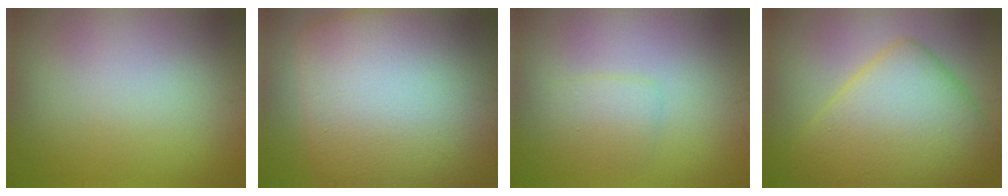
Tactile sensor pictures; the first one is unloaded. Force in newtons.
{"total": 21.4, "press": 21.4, "slide": 0.5}
{"total": 1.8, "press": 1.8, "slide": 0.0}
{"total": 10.1, "press": 10.1, "slide": 0.2}